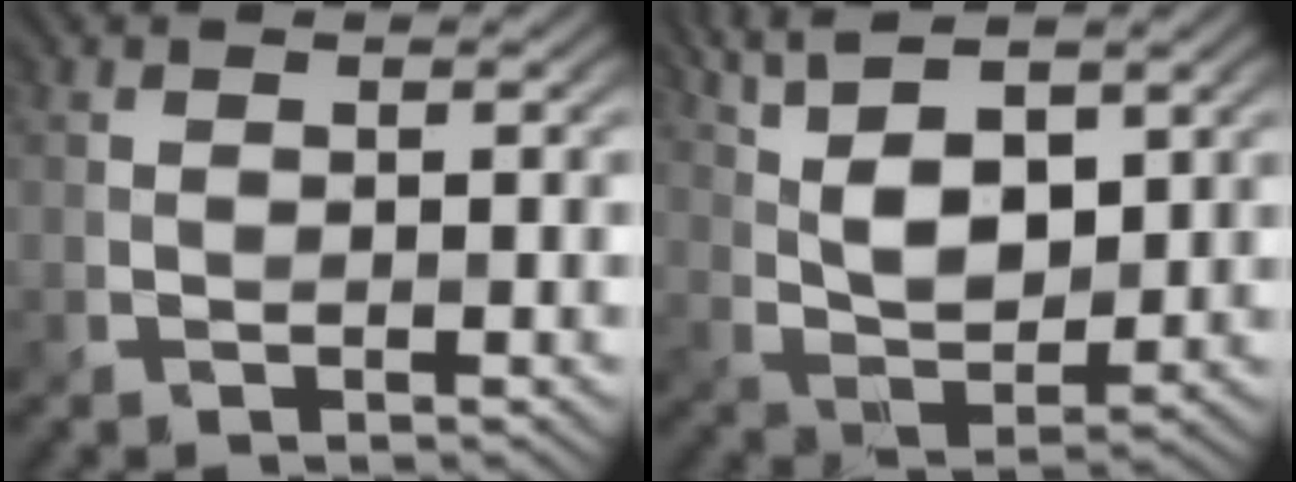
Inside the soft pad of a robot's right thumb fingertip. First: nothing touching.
{"total": 9.9, "force": [5.0, 3.8, 7.6], "torque": [-0.164, 0.009, 0.099]}